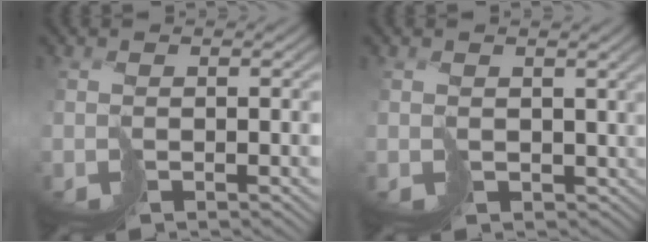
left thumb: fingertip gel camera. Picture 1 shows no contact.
{"total": 3.6, "force": [0.5, 3.1, 1.7], "torque": [-0.050, -0.016, 0.007]}